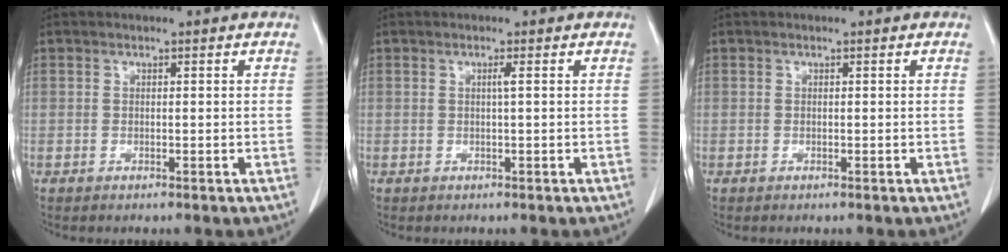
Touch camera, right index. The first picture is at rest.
{"total": 0.8, "force": [0.1, -0.2, 0.7], "torque": [-0.013, 0.000, 0.003]}
{"total": 0.0}